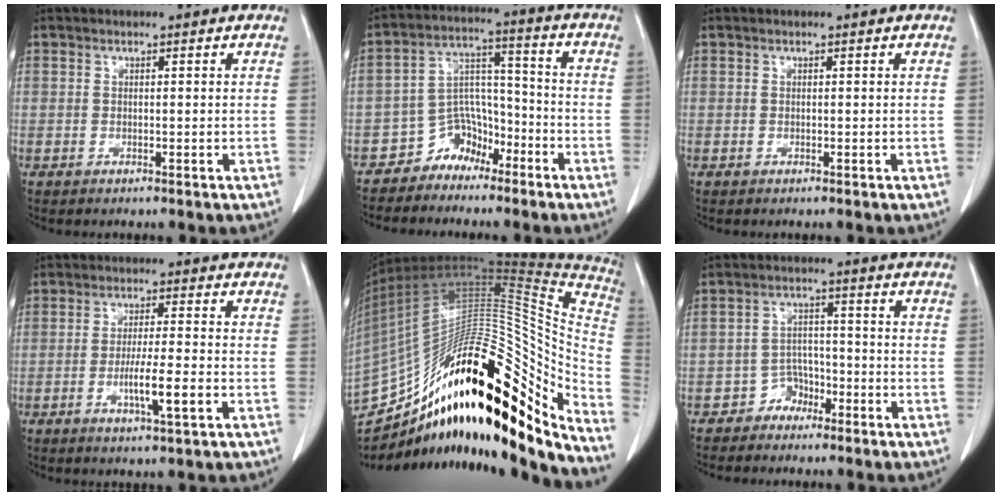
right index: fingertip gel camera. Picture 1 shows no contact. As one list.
[{"total": 6.8, "force": [-5.1, 4.4, 1.0], "torque": [-0.012, 0.037, -0.090]}, {"total": 0.0}, {"total": 6.2, "force": [-2.0, 0.1, 5.8], "torque": [-0.102, -0.010, -0.034]}, {"total": 34.7, "force": [-19.7, 10.4, 26.6], "torque": [-0.391, 0.034, -0.302]}, {"total": 3.6, "force": [-2.5, 2.5, 0.4], "torque": [0.001, 0.014, -0.044]}]